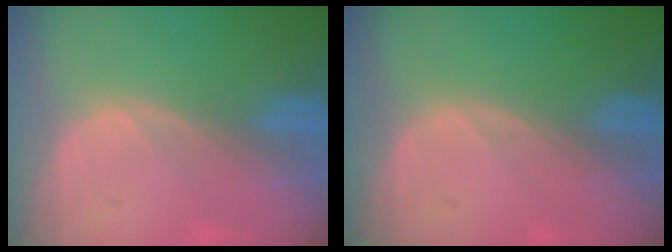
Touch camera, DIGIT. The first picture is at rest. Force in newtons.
{"total": 0.0}